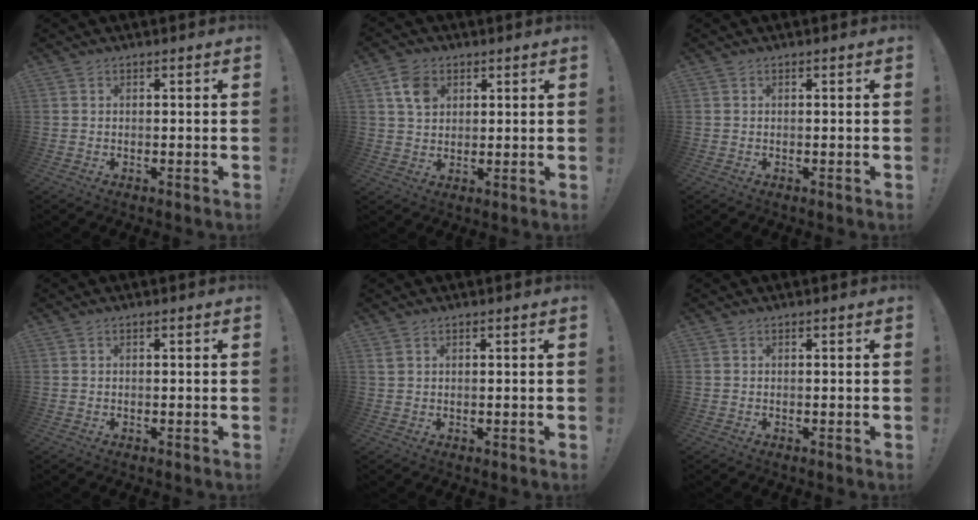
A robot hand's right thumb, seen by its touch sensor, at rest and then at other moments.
{"total": 7.7, "force": [3.4, 5.9, 3.6], "torque": [-0.049, -0.005, 0.066]}
{"total": 0.0}
{"total": 0.6, "force": [-0.2, -0.1, 0.5], "torque": [-0.009, 0.000, -0.004]}
{"total": 1.1, "force": [0.7, 0.6, 0.5], "torque": [-0.010, 0.001, 0.015]}
{"total": 0.0}